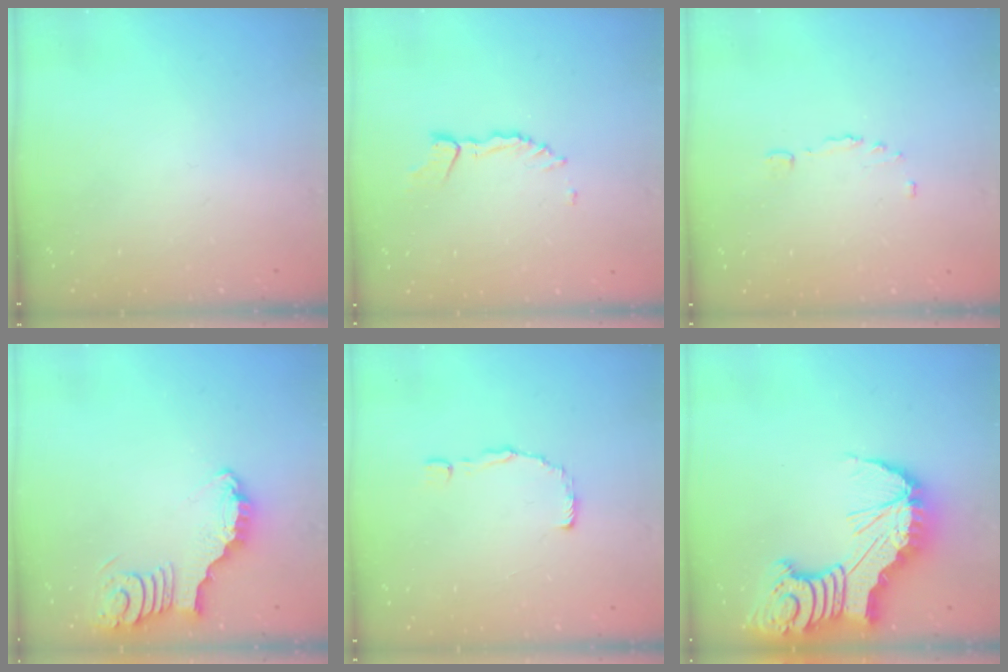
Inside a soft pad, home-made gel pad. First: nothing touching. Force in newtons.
{"total": 2.8, "press": 2.7, "slide": 0.3}
{"total": 2.7, "press": 2.6, "slide": 0.8}
{"total": 3.8, "press": 3.7, "slide": 0.3}
{"total": 2.5, "press": 2.5, "slide": 0.1}
{"total": 20.1, "press": 19.9, "slide": 2.2}